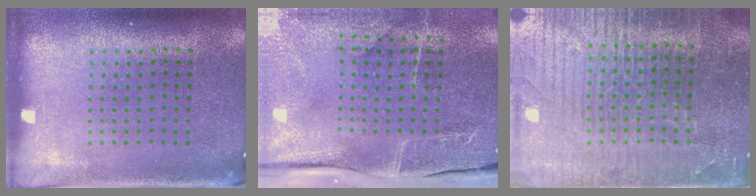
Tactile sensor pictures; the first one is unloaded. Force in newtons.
{"total": 4.8, "press": 3.9, "slide": 2.8}
{"total": 4.5, "press": 4.3, "slide": 1.5}